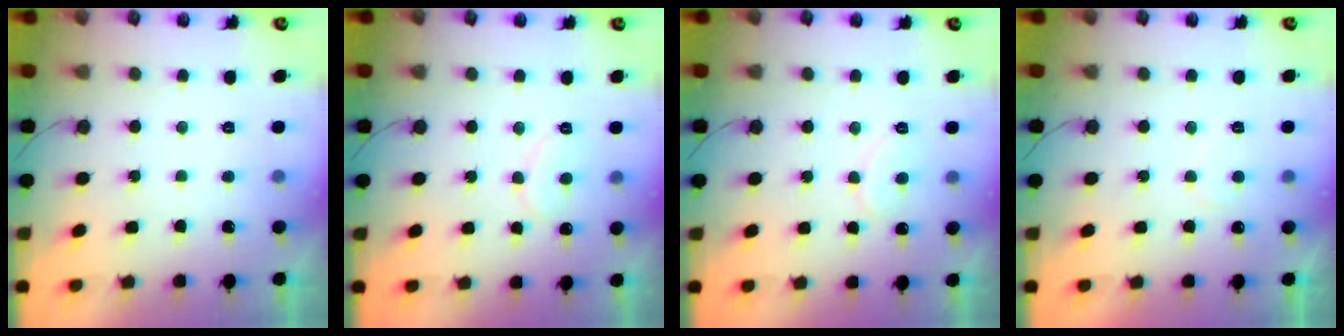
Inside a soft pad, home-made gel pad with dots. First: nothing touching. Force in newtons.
{"total": 7.5, "press": 7.5, "slide": 0.4}
{"total": 7.4, "press": 7.4, "slide": 0.6}
{"total": 5.3, "press": 5.3, "slide": 0.3}